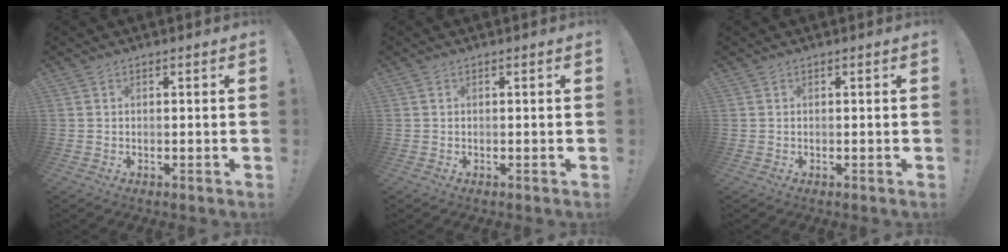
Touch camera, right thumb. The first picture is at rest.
{"total": 0.0}
{"total": 0.0}